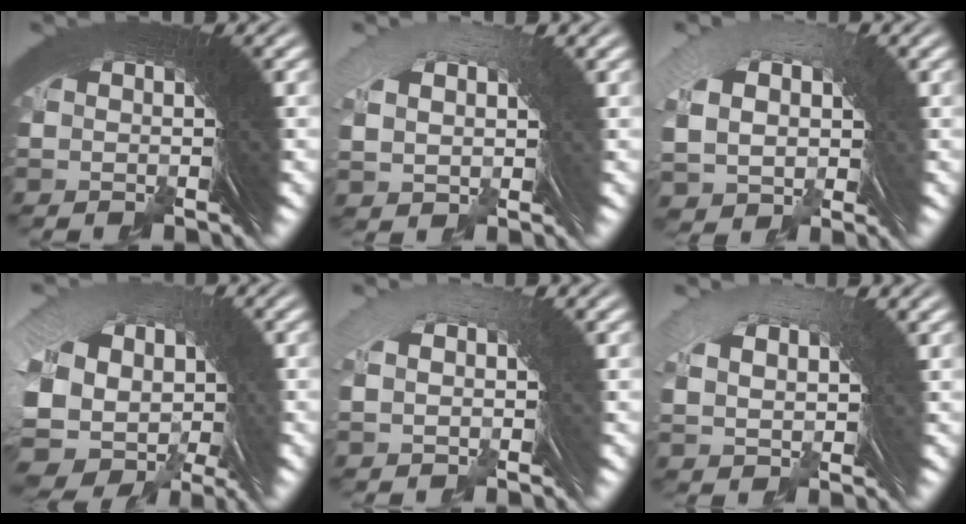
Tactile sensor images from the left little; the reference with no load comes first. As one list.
[{"total": 2.4, "force": [1.0, 1.2, 1.8], "torque": [-0.033, 0.011, 0.026]}, {"total": 5.1, "force": [-0.2, 4.0, 3.1], "torque": [-0.087, -0.015, 0.008]}, {"total": 8.1, "force": [-2.8, 6.1, 4.6], "torque": [-0.122, -0.030, -0.031]}, {"total": 1.5, "force": [0.5, 0.7, 1.2], "torque": [-0.016, 0.018, 0.010]}, {"total": 3.3, "force": [1.9, 1.3, 2.4], "torque": [-0.039, 0.009, 0.042]}]